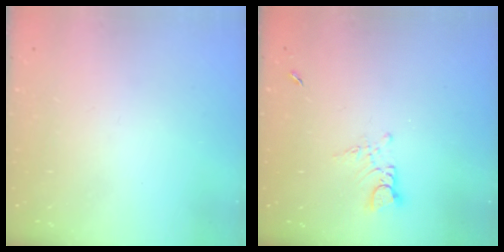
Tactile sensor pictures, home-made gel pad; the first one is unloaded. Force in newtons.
{"total": 4.0, "press": 3.9, "slide": 0.4}